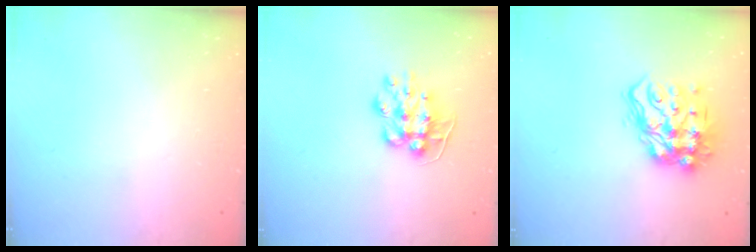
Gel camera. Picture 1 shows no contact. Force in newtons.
{"total": 9.4, "press": 9.4, "slide": 0.7}
{"total": 17.0, "press": 16.9, "slide": 1.6}